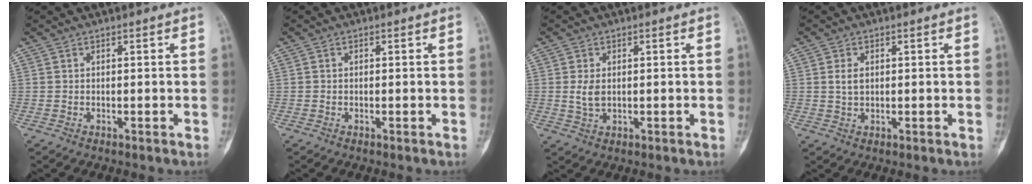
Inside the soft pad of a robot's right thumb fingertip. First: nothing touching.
{"total": 0.0}
{"total": 3.0, "force": [0.3, 1.9, 2.3], "torque": [-0.042, -0.004, 0.010]}
{"total": 2.5, "force": [0.6, 1.7, 1.8], "torque": [-0.029, -0.001, 0.013]}